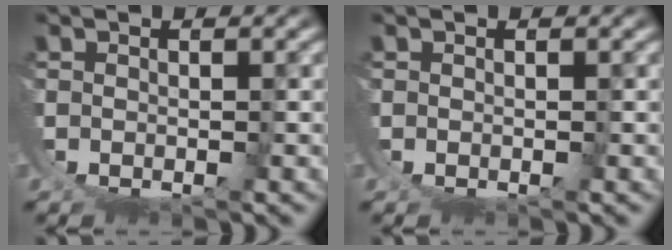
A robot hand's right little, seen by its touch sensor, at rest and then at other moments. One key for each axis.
{"total": 0.0}